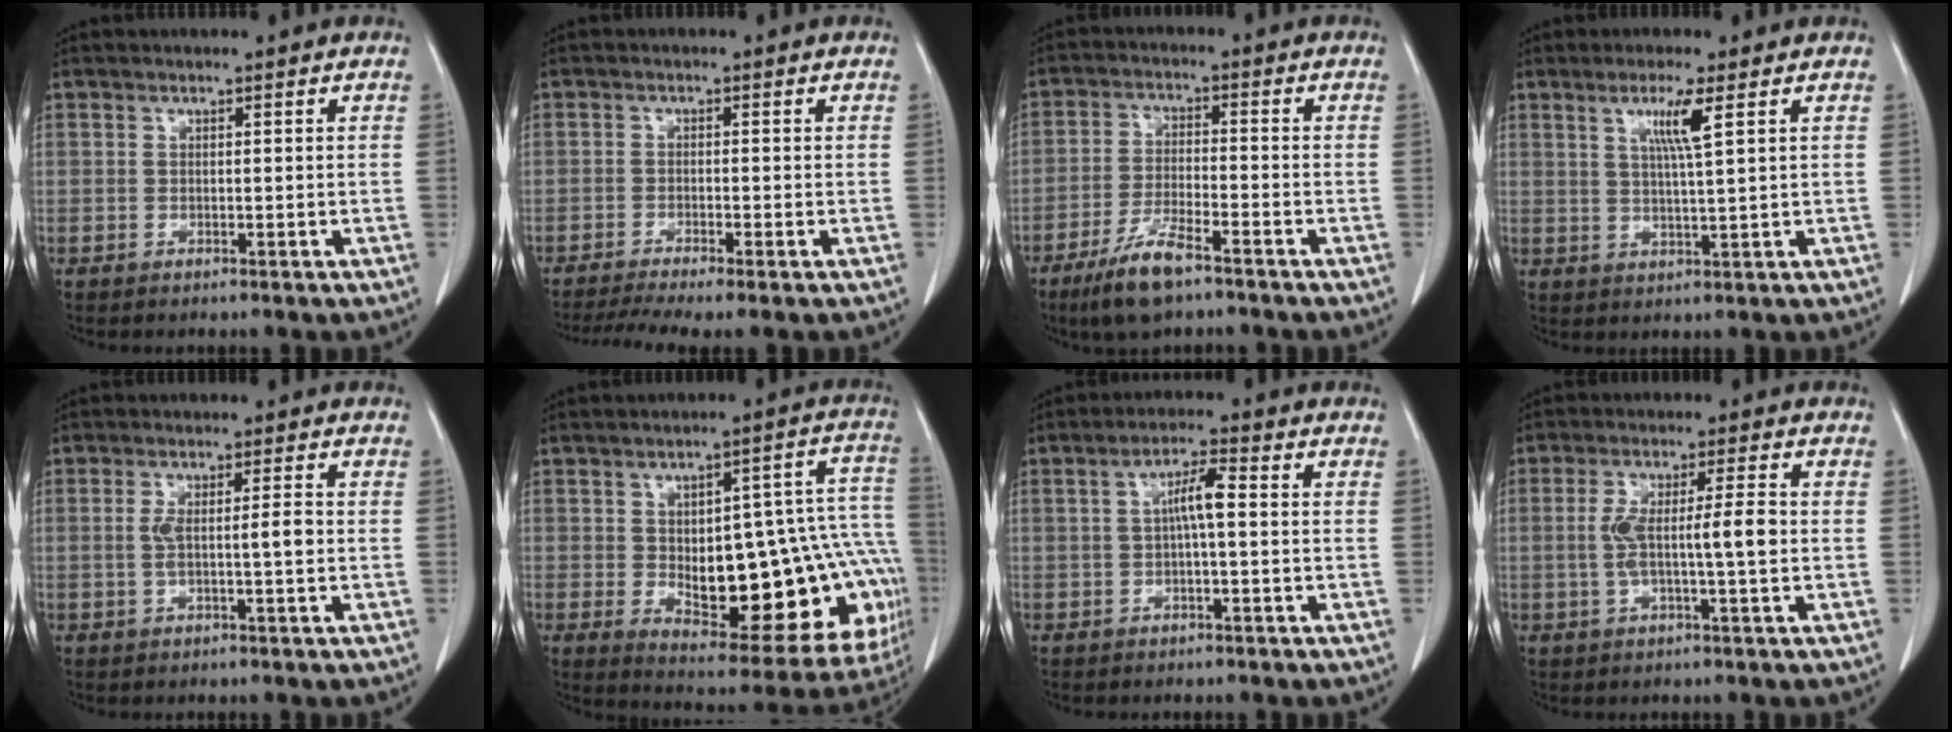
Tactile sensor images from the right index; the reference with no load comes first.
{"total": 6.6, "force": [-5.1, -0.1, 4.1], "torque": [-0.068, -0.008, -0.083]}
{"total": 8.1, "force": [-5.6, 1.4, 5.7], "torque": [-0.119, -0.016, -0.104]}
{"total": 4.9, "force": [2.1, -0.6, 4.4], "torque": [-0.084, -0.005, 0.038]}
{"total": 4.0, "force": [-0.3, 0.4, 3.9], "torque": [-0.074, 0.010, 0.003]}
{"total": 25.7, "force": [-3.9, 10.0, 23.4], "torque": [-0.219, 0.037, -0.019]}
{"total": 4.4, "force": [0.2, 0.6, 4.4], "torque": [-0.080, 0.012, 0.002]}
{"total": 6.7, "force": [-0.5, 0.5, 6.7], "torque": [-0.127, 0.015, -0.004]}